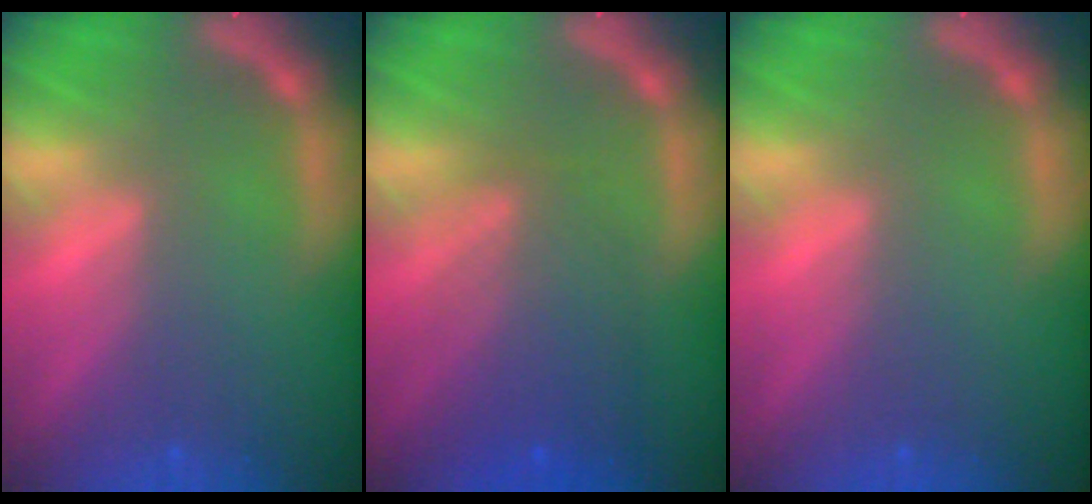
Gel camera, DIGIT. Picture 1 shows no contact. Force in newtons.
{"total": 5.6}
{"total": 0.0}